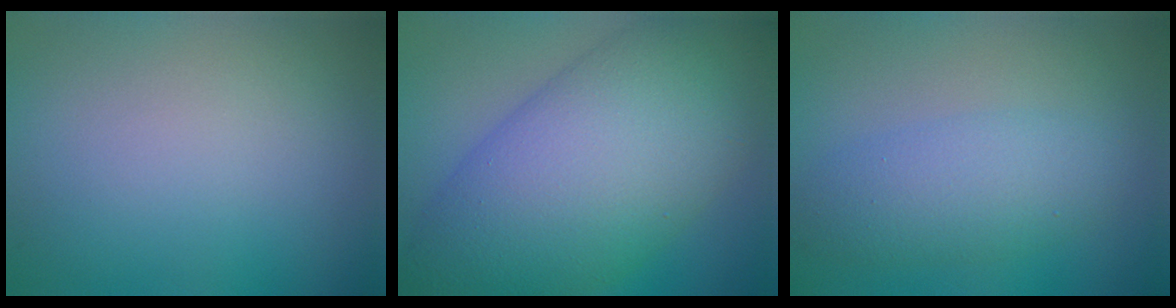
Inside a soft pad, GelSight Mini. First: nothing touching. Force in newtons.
{"total": 13.0, "press": 13.0, "slide": 0.2}
{"total": 4.0, "press": 4.0, "slide": 0.2}